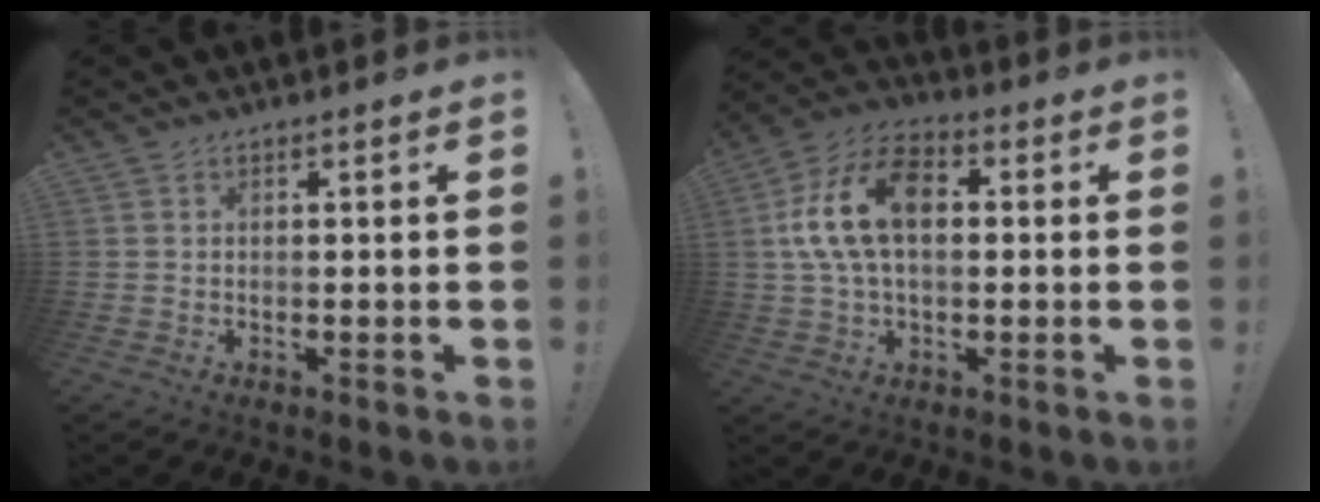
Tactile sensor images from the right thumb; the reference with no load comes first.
{"total": 16.1, "force": [2.6, 10.0, 12.3], "torque": [-0.231, 0.006, 0.044]}